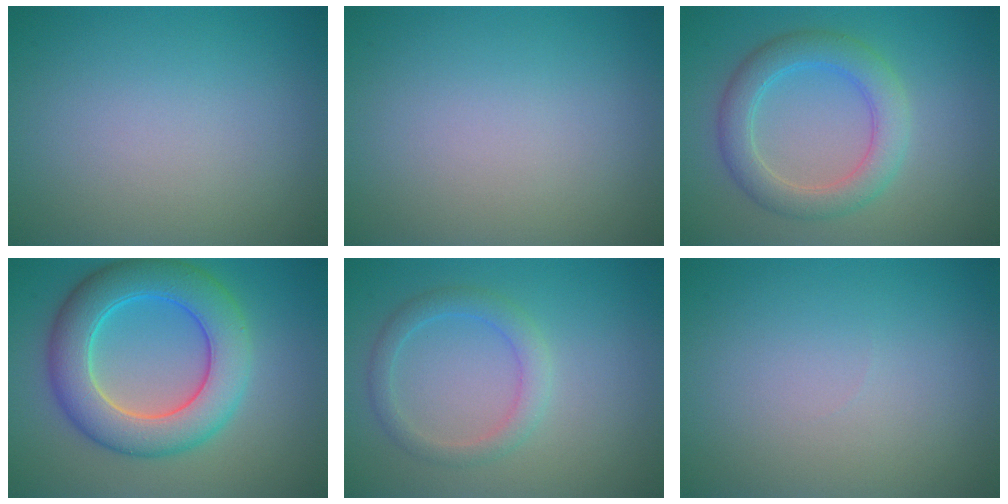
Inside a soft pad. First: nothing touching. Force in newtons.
{"total": 0.0}
{"total": 4.3, "press": 4.3, "slide": 0.0}
{"total": 8.1, "press": 8.1, "slide": 0.2}
{"total": 2.3, "press": 2.3, "slide": 0.1}
{"total": 0.0}